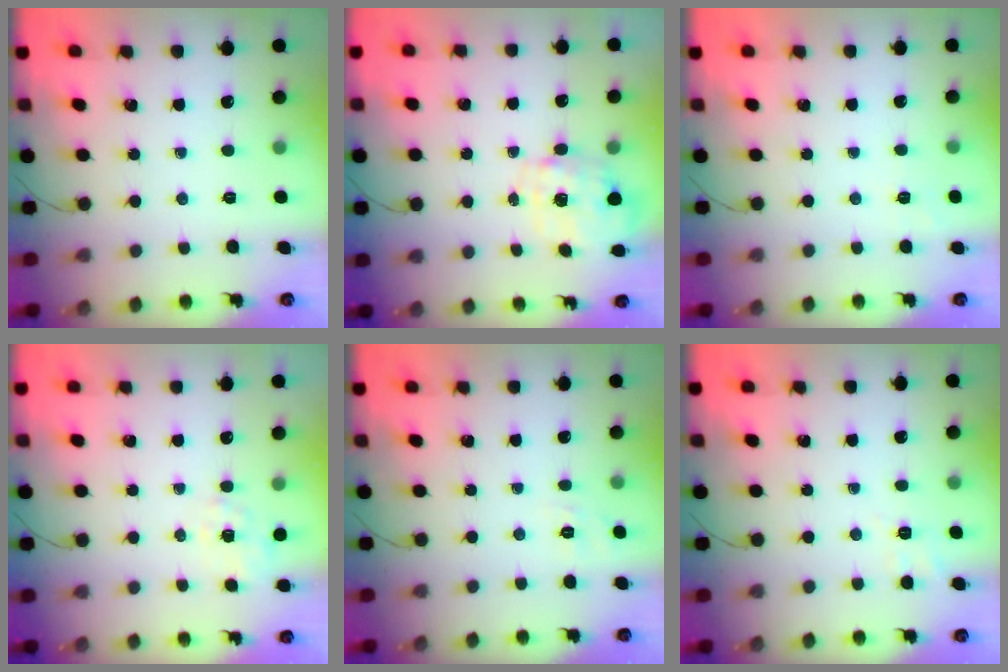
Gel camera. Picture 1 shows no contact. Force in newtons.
{"total": 2.8, "press": 2.7, "slide": 0.9}
{"total": 3.4, "press": 2.9, "slide": 1.7}
{"total": 2.5, "press": 1.9, "slide": 1.6}
{"total": 2.9, "press": 2.4, "slide": 1.7}
{"total": 3.8, "press": 3.1, "slide": 2.2}